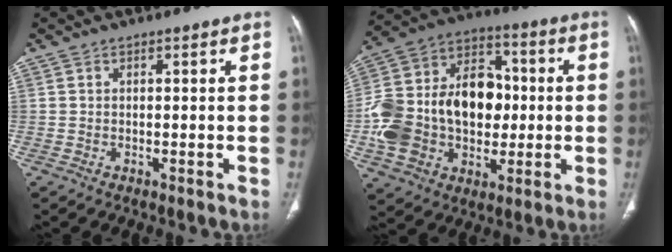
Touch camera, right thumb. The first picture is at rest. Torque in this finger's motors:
{"motor_torque": [2.57, 2.44, 1.63, -0.23, 0.23]}